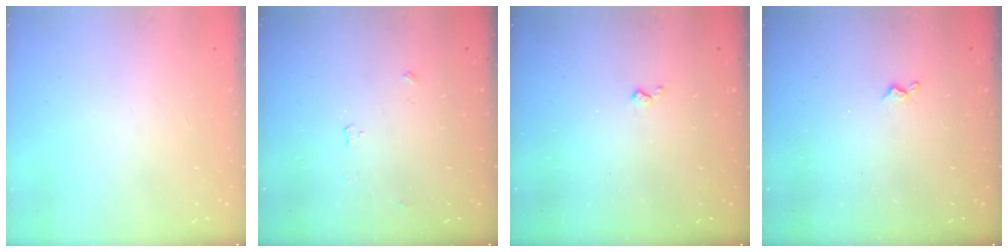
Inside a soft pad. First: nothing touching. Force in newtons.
{"total": 2.8, "press": 2.8, "slide": 0.5}
{"total": 2.9, "press": 2.9, "slide": 0.5}
{"total": 3.1, "press": 3.1, "slide": 0.7}